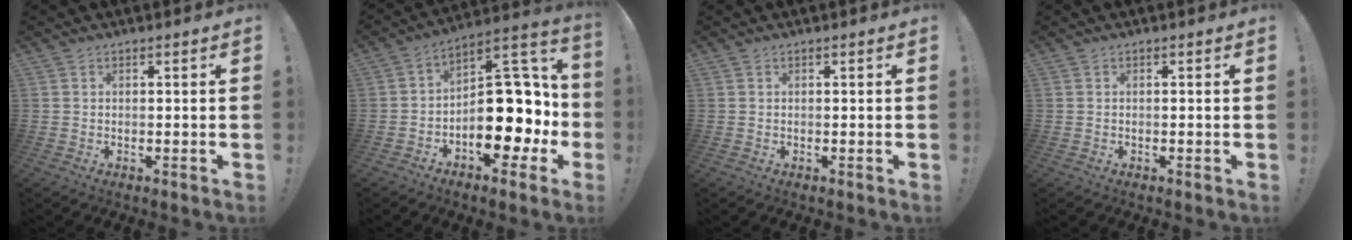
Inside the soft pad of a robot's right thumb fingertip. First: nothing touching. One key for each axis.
{"total": 20.8, "fx": -4.5, "fy": 11.5, "fz": 16.7, "tx": -0.215, "ty": 0.029, "tz": -0.050}
{"total": 0.0}
{"total": 0.0}